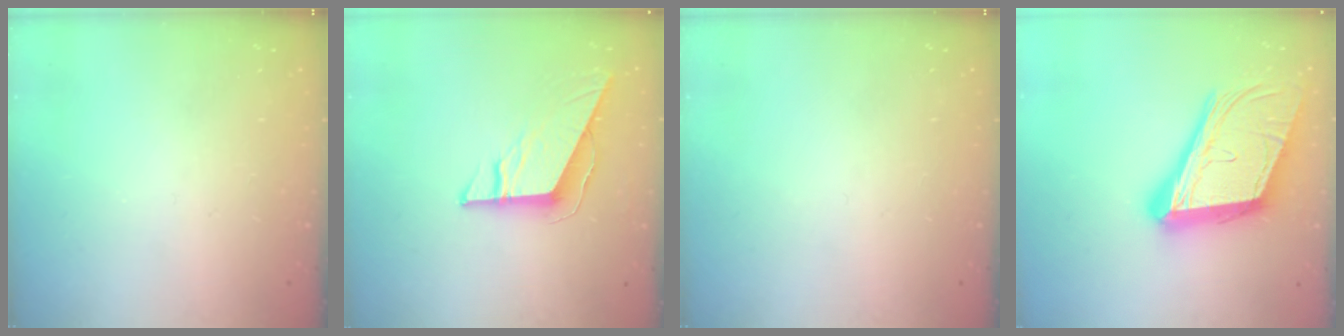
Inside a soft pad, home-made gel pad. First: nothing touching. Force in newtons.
{"total": 9.0, "press": 9.0, "slide": 0.4}
{"total": 0.0}
{"total": 24.2, "press": 23.8, "slide": 4.4}